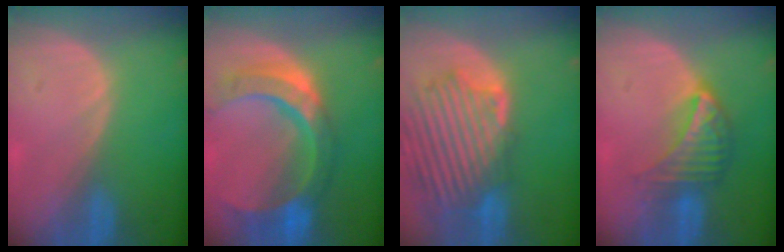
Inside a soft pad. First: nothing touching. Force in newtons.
{"total": 11.2, "press": 9.4, "slide": 6.0}
{"total": 13.1, "press": 11.5, "slide": 6.4}
{"total": 7.2, "press": 6.4, "slide": 3.3}